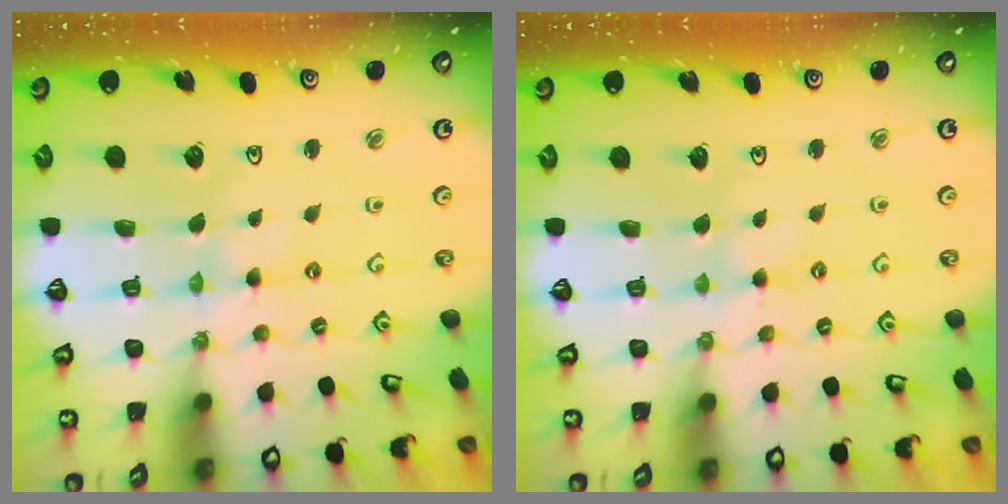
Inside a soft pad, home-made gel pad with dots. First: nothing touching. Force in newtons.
{"total": 1.4, "press": 1.4, "slide": 0.4}